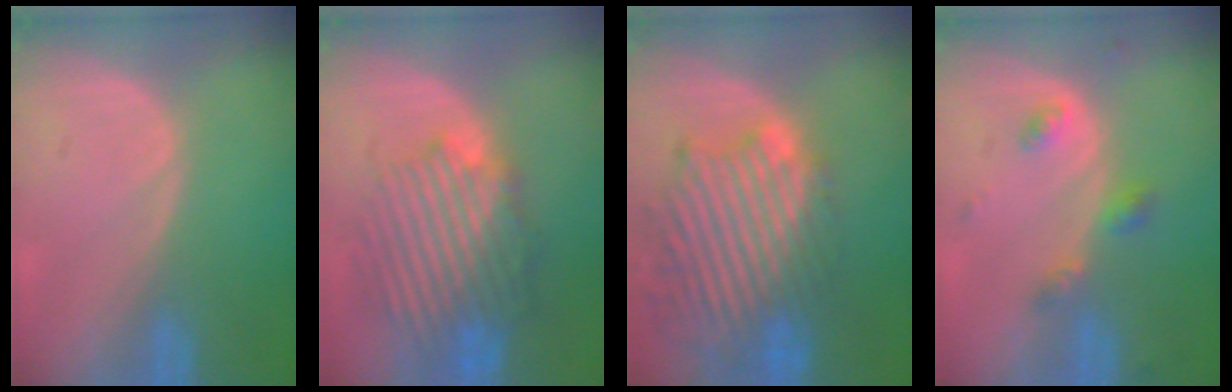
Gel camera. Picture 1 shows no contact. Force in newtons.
{"total": 9.3, "press": 9.2, "slide": 1.7}
{"total": 13.7, "press": 11.7, "slide": 7.0}
{"total": 3.4, "press": 3.4, "slide": 0.5}